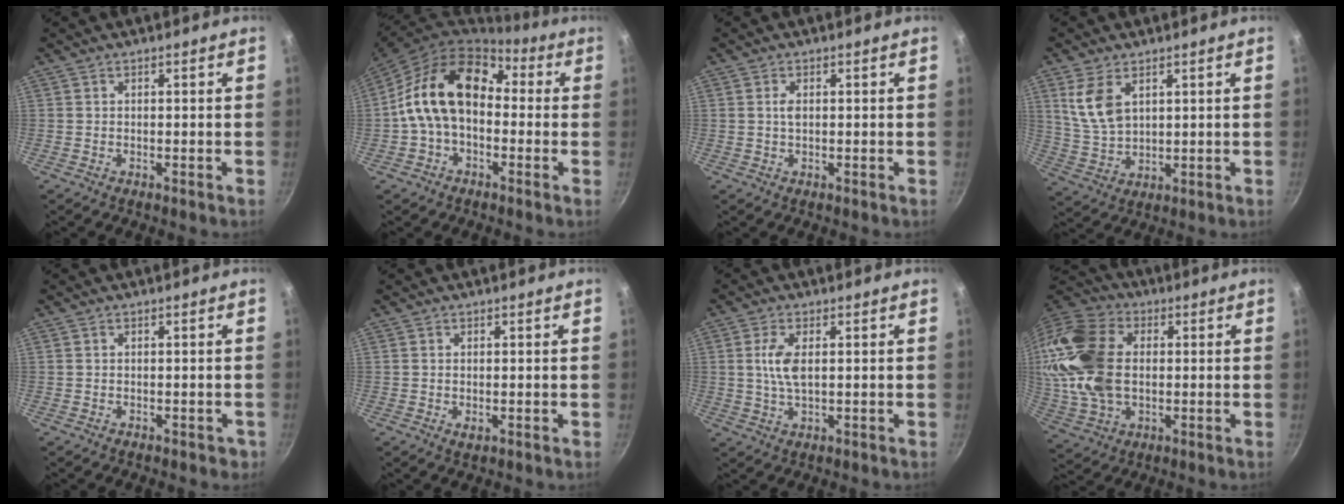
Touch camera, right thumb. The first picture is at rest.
{"total": 15.8, "force": [0.1, 10.9, 11.4], "torque": [-0.176, 0.044, -0.016]}
{"total": 1.5, "force": [0.2, 0.8, 1.3], "torque": [-0.023, 0.001, 0.003]}
{"total": 8.3, "force": [3.5, 4.9, 5.8], "torque": [-0.106, -0.023, 0.080]}
{"total": 1.5, "force": [-0.8, 1.1, 0.7], "torque": [0.005, 0.012, 0.000]}
{"total": 1.4, "force": [-0.1, 0.8, 1.1], "torque": [-0.017, -0.003, -0.001]}
{"total": 6.6, "force": [1.5, 3.0, 5.7], "torque": [-0.113, -0.005, 0.031]}
{"total": 19.7, "force": [1.5, 13.4, 14.3], "torque": [-0.269, 0.017, 0.027]}